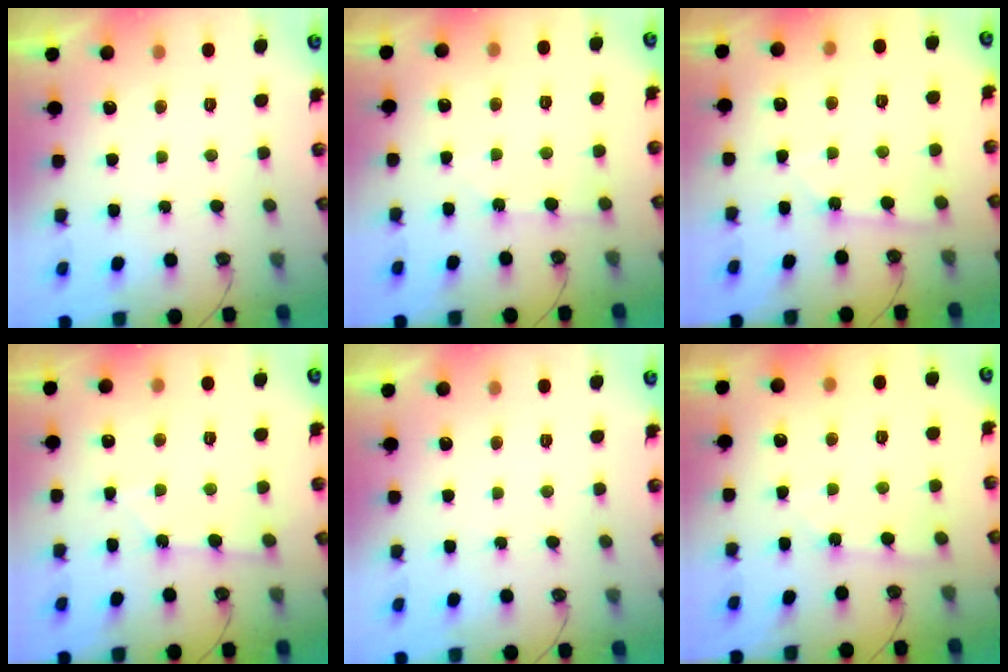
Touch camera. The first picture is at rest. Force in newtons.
{"total": 2.1, "press": 2.1, "slide": 0.3}
{"total": 2.5, "press": 2.5, "slide": 0.2}
{"total": 2.3, "press": 2.2, "slide": 0.3}
{"total": 0.0}
{"total": 2.2, "press": 2.2, "slide": 0.2}